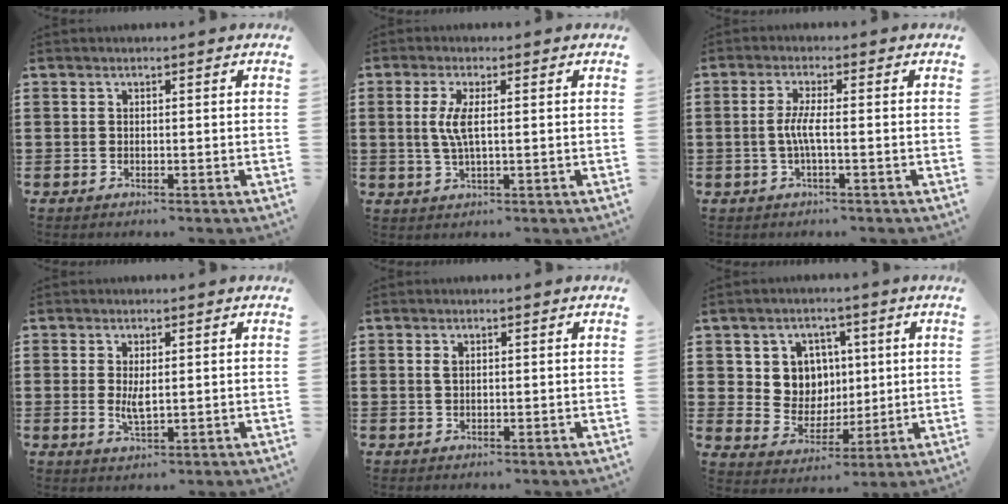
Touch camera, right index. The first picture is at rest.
{"total": 4.0, "force": [0.4, 0.7, 3.9], "torque": [-0.089, -0.007, 0.001]}
{"total": 3.4, "force": [-0.6, 0.1, 3.3], "torque": [-0.077, -0.008, -0.018]}
{"total": 3.2, "force": [0.2, 1.1, 2.9], "torque": [-0.057, 0.001, 0.004]}
{"total": 1.0, "force": [0.3, 0.5, 0.9], "torque": [-0.020, 0.003, 0.005]}
{"total": 7.1, "force": [2.4, 6.4, 1.7], "torque": [-0.062, 0.002, 0.046]}